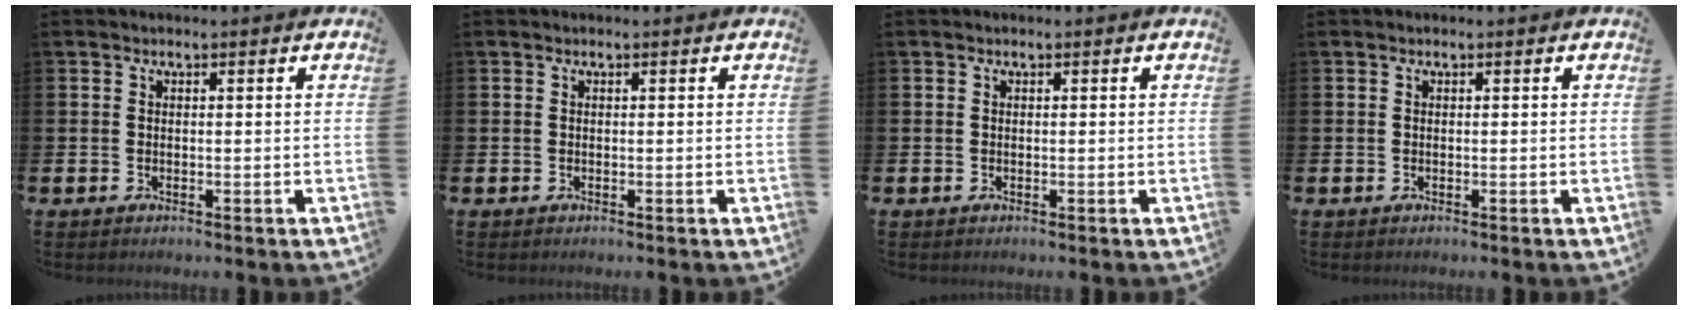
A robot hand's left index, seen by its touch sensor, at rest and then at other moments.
{"total": 0.0}
{"total": 0.0}
{"total": 0.0}